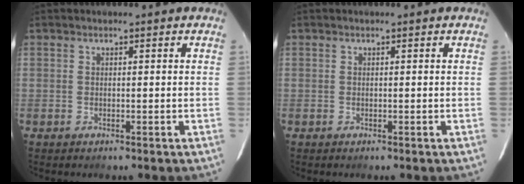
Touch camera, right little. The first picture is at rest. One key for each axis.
{"total": 0.0}